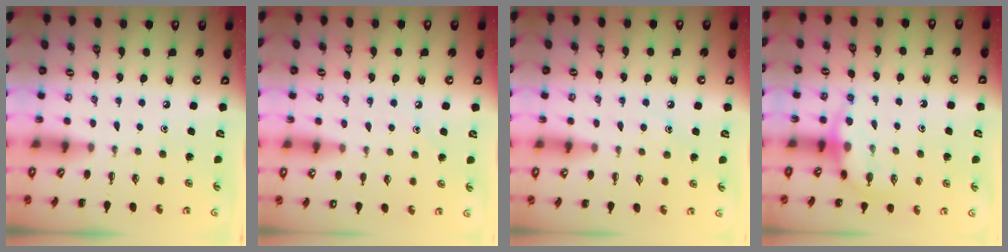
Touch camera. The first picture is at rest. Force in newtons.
{"total": 9.4, "press": 9.2, "slide": 2.0}
{"total": 7.4, "press": 7.3, "slide": 1.6}
{"total": 7.2, "press": 7.2, "slide": 0.7}